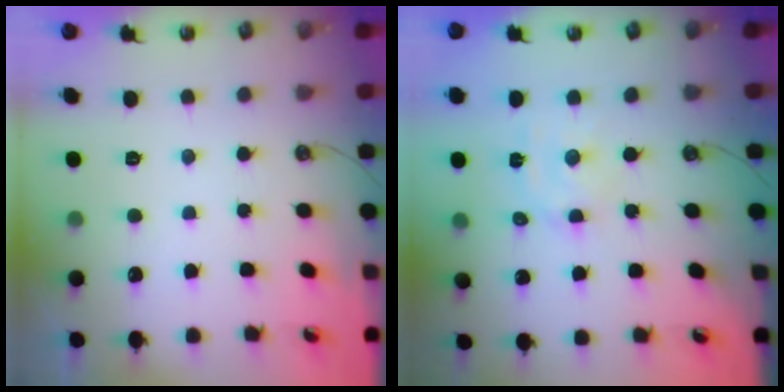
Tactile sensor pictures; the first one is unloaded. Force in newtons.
{"total": 4.7, "press": 4.7, "slide": 0.4}